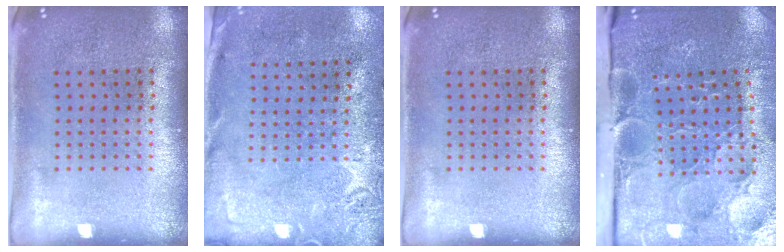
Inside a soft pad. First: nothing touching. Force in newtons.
{"total": 2.8, "press": 2.2, "slide": 1.7}
{"total": 0.0}
{"total": 4.0, "press": 3.7, "slide": 1.4}